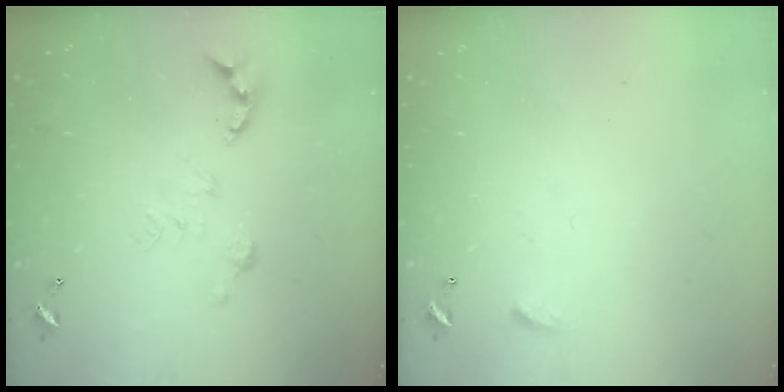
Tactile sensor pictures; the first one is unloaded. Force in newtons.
{"total": 4.3, "press": 4.3, "slide": 0.5}